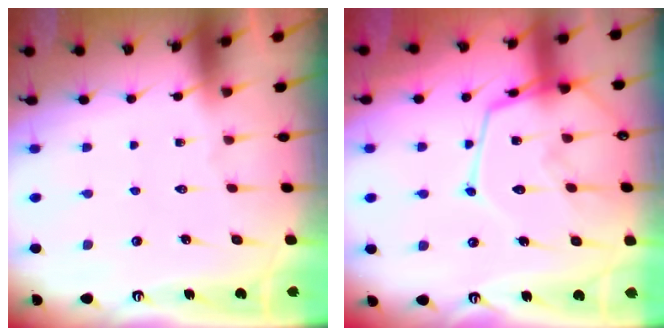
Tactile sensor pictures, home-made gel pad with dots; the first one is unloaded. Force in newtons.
{"total": 15.3, "press": 15.2, "slide": 1.4}